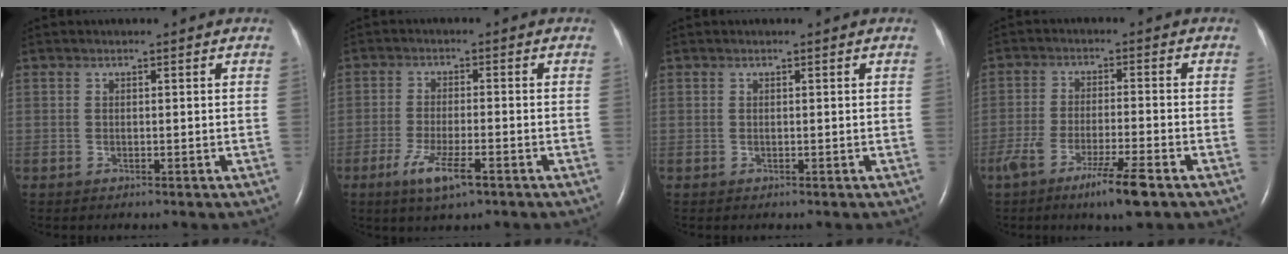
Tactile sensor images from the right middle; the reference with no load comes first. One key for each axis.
{"total": 6.2, "fx": -3.4, "fy": 0.9, "fz": 5.1, "tx": -0.104, "ty": -0.011, "tz": -0.057}
{"total": 0.0}
{"total": 8.3, "fx": -5.2, "fy": 0.2, "fz": 6.4, "tx": -0.120, "ty": -0.018, "tz": -0.090}